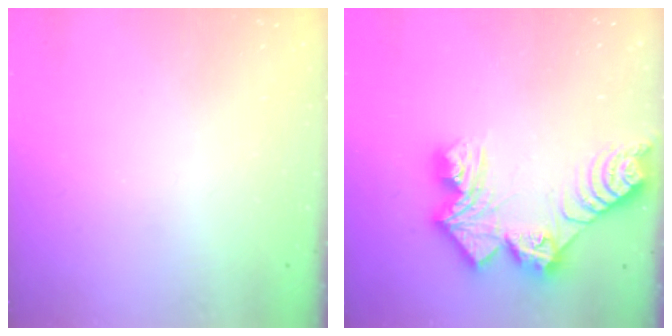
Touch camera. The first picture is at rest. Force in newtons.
{"total": 13.7, "press": 13.6, "slide": 1.2}